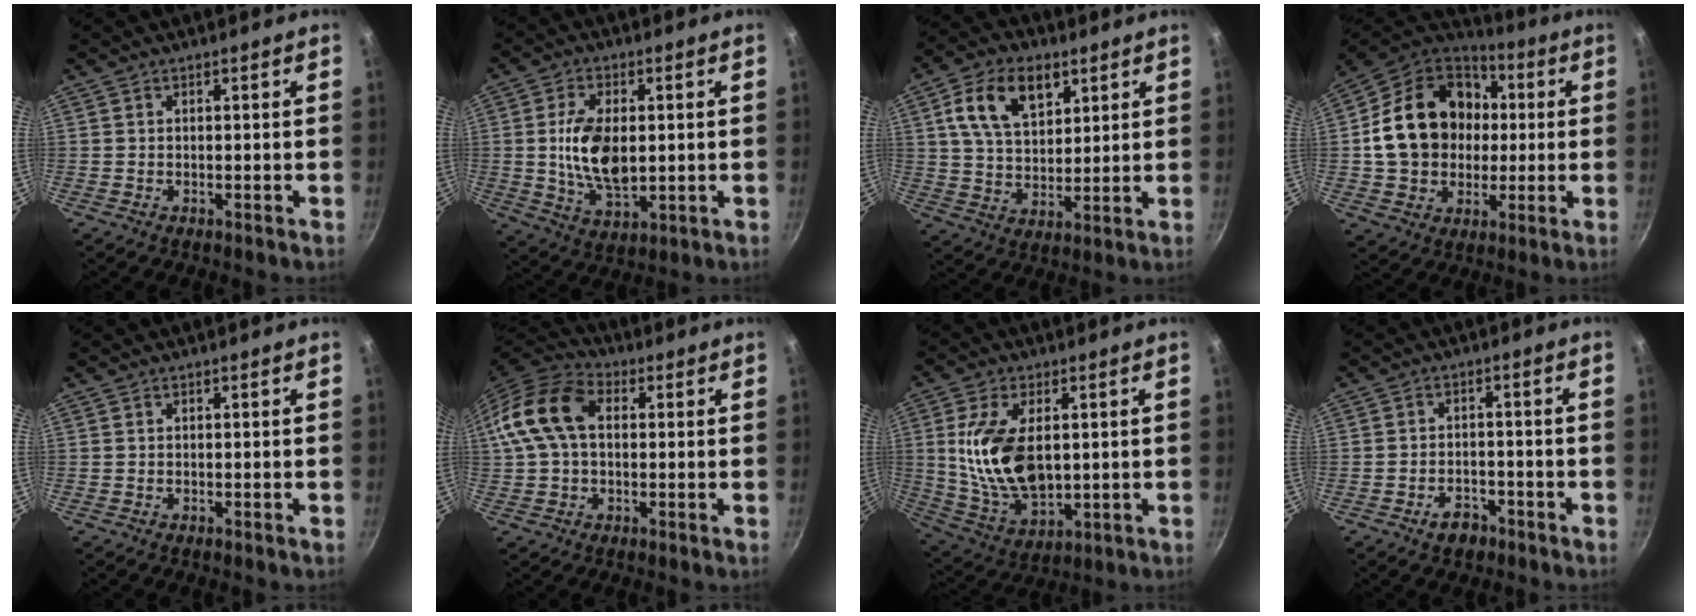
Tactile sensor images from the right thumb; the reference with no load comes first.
{"total": 11.8, "force": [0.5, 6.6, 9.8], "torque": [-0.172, -0.007, 0.013]}
{"total": 13.5, "force": [5.8, 8.3, 9.0], "torque": [-0.131, -0.012, 0.099]}
{"total": 21.8, "force": [1.6, 17.7, 12.6], "torque": [-0.203, 0.035, 0.031]}
{"total": 0.0}
{"total": 12.9, "force": [2.1, 8.6, 9.4], "torque": [-0.164, 0.027, 0.020]}
{"total": 15.8, "force": [1.9, 8.9, 12.9], "torque": [-0.233, -0.018, 0.047]}
{"total": 4.1, "force": [-2.7, 2.6, 1.7], "torque": [-0.011, 0.025, -0.034]}